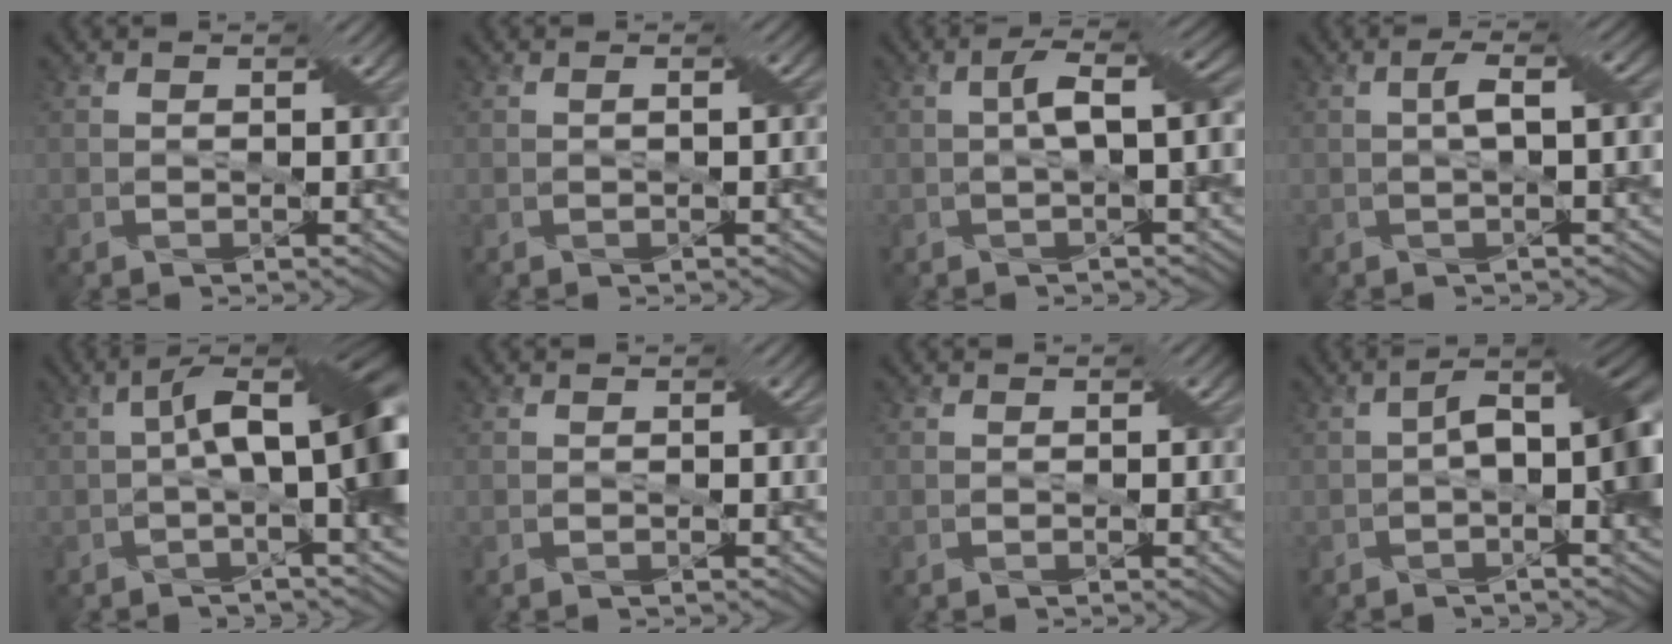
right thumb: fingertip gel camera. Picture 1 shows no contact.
{"total": 1.1, "force": [0.0, 0.0, 1.1], "torque": [-0.020, 0.007, 0.001]}
{"total": 4.9, "force": [0.0, 1.1, 4.8], "torque": [-0.086, 0.013, -0.003]}
{"total": 3.3, "force": [0.2, 0.6, 3.3], "torque": [-0.059, 0.013, 0.002]}
{"total": 10.9, "force": [0.1, 3.3, 10.4], "torque": [-0.163, 0.012, -0.007]}
{"total": 0.0}
{"total": 0.8, "force": [-0.1, 0.0, 0.8], "torque": [-0.011, -0.001, -0.001]}
{"total": 8.1, "force": [-0.3, 3.0, 7.5], "torque": [-0.117, 0.011, -0.010]}